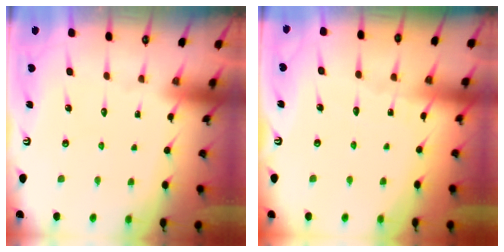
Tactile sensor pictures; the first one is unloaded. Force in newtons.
{"total": 2.3, "press": 2.3, "slide": 0.3}